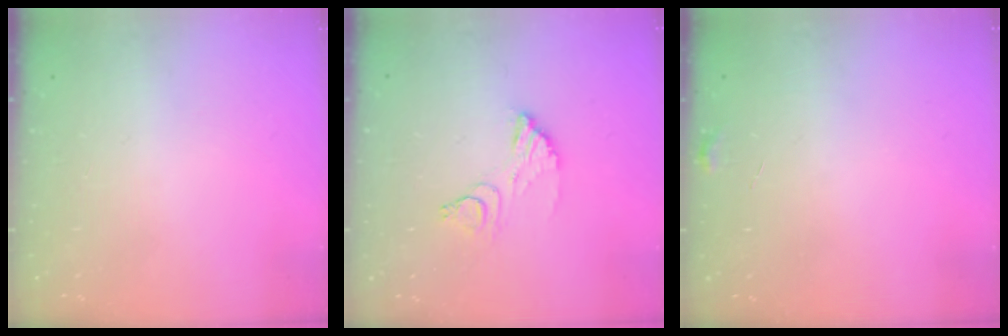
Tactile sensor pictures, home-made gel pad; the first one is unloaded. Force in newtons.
{"total": 10.5, "press": 10.4, "slide": 1.1}
{"total": 5.7, "press": 5.7, "slide": 0.3}